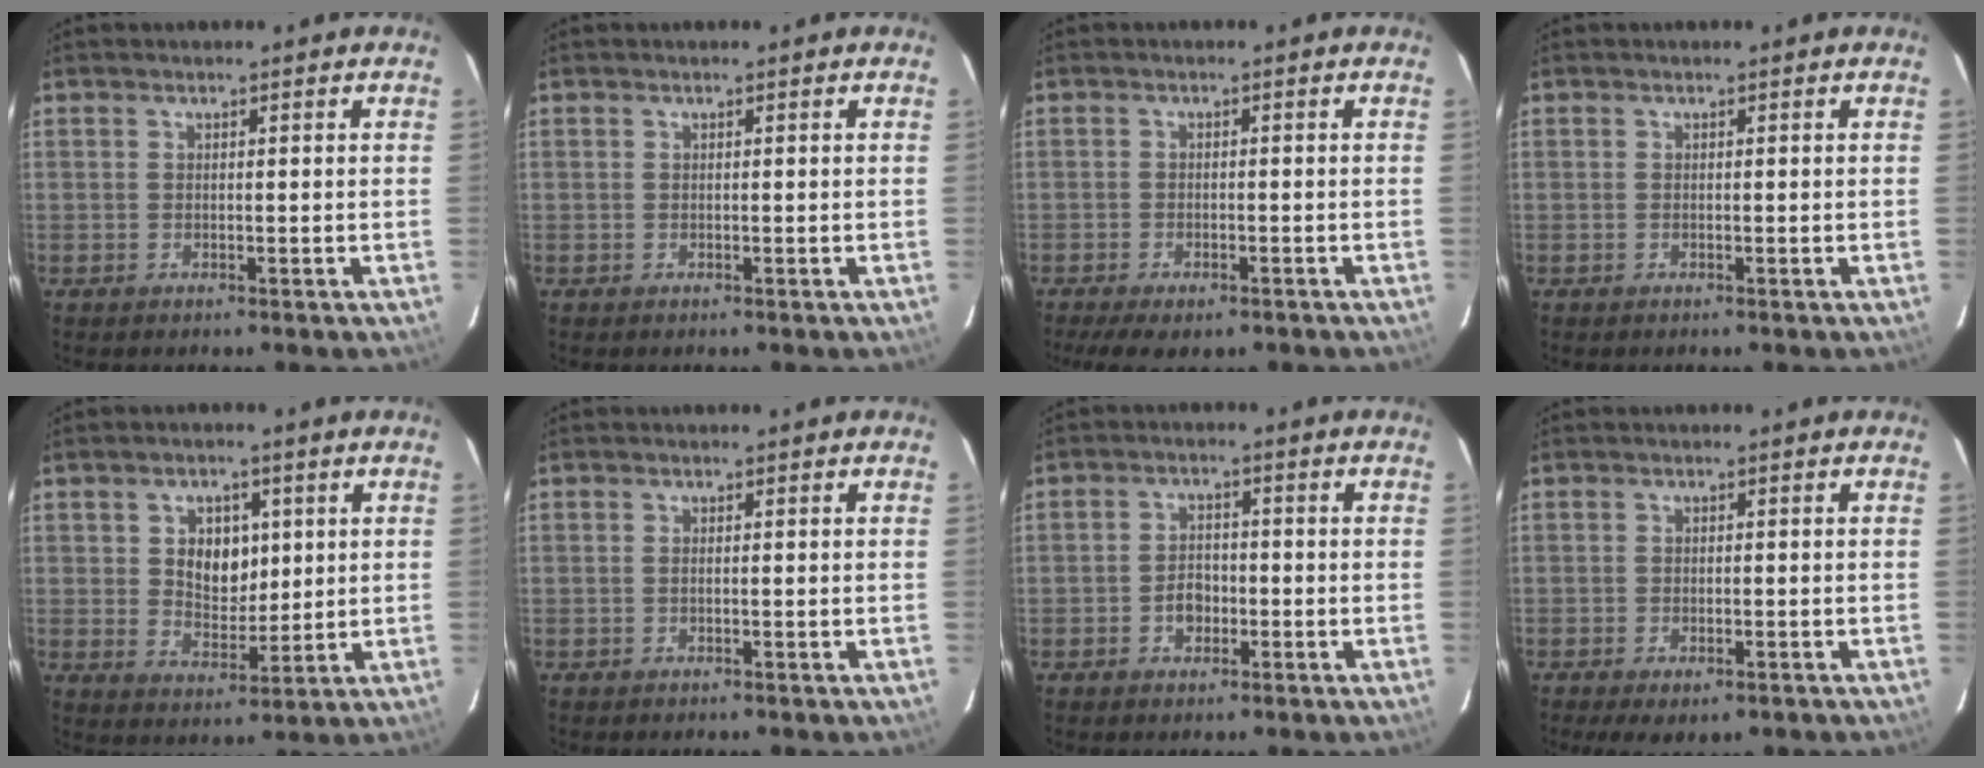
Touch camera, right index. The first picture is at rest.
{"total": 0.0}
{"total": 7.6, "force": [-5.5, 2.9, 4.4], "torque": [-0.104, -0.024, -0.086]}
{"total": 0.0}
{"total": 7.0, "force": [1.7, 5.3, 4.3], "torque": [-0.068, 0.004, 0.038]}
{"total": 0.5, "force": [-0.1, -0.1, 0.5], "torque": [-0.011, 0.002, -0.003]}
{"total": 3.8, "force": [-1.4, 2.9, 2.1], "torque": [-0.040, 0.008, -0.021]}
{"total": 5.5, "force": [-3.5, 2.4, 3.5], "torque": [-0.080, -0.023, -0.054]}